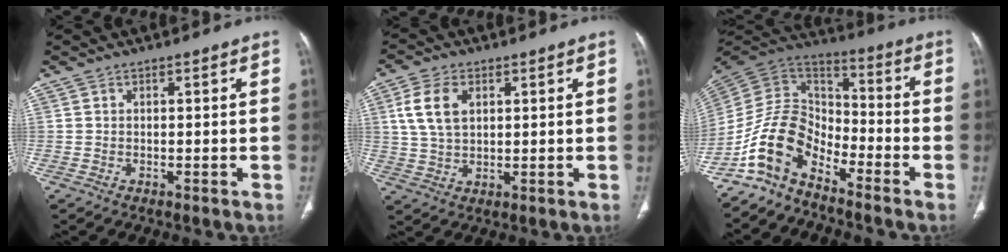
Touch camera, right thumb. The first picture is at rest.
{"total": 7.7, "force": [2.4, 4.8, 5.5], "torque": [-0.111, -0.001, 0.051]}
{"total": 12.6, "force": [-8.4, 7.0, 6.3], "torque": [-0.108, 0.085, -0.178]}